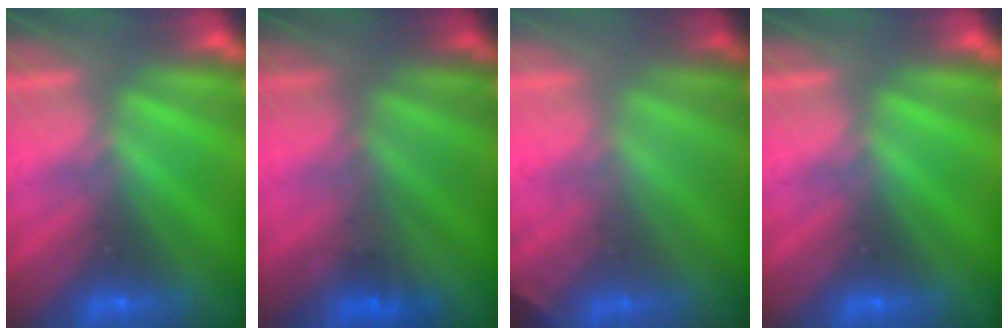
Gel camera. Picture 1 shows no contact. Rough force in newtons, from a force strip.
{"total": 1.6}
{"total": 1.9}
{"total": 0.0}